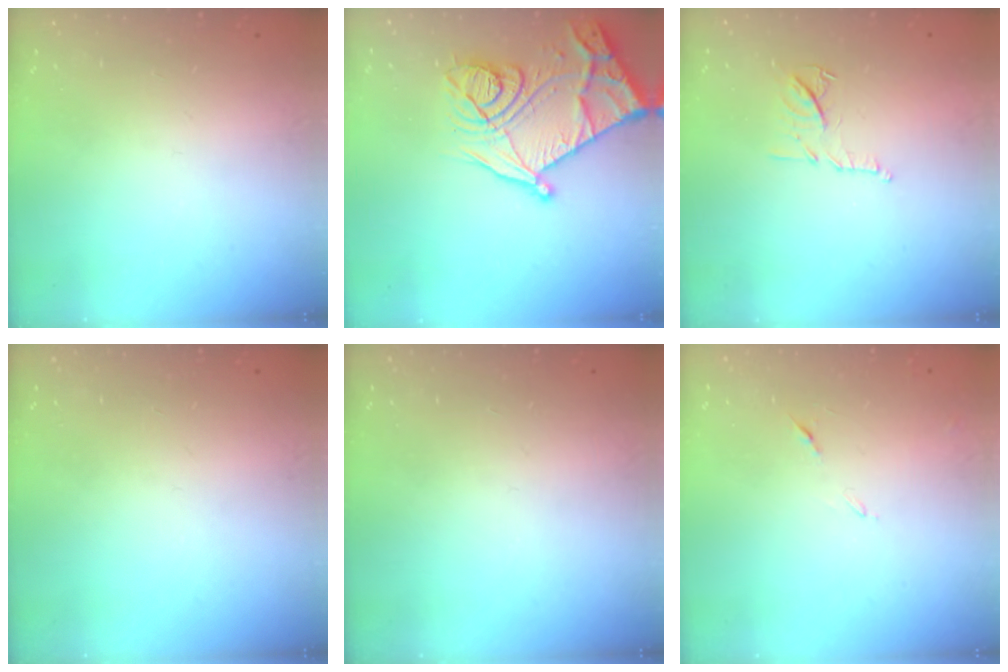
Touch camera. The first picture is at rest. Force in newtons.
{"total": 22.3, "press": 22.3, "slide": 0.4}
{"total": 9.1, "press": 9.1, "slide": 0.2}
{"total": 0.0}
{"total": 0.0}
{"total": 6.1, "press": 6.1, "slide": 0.6}